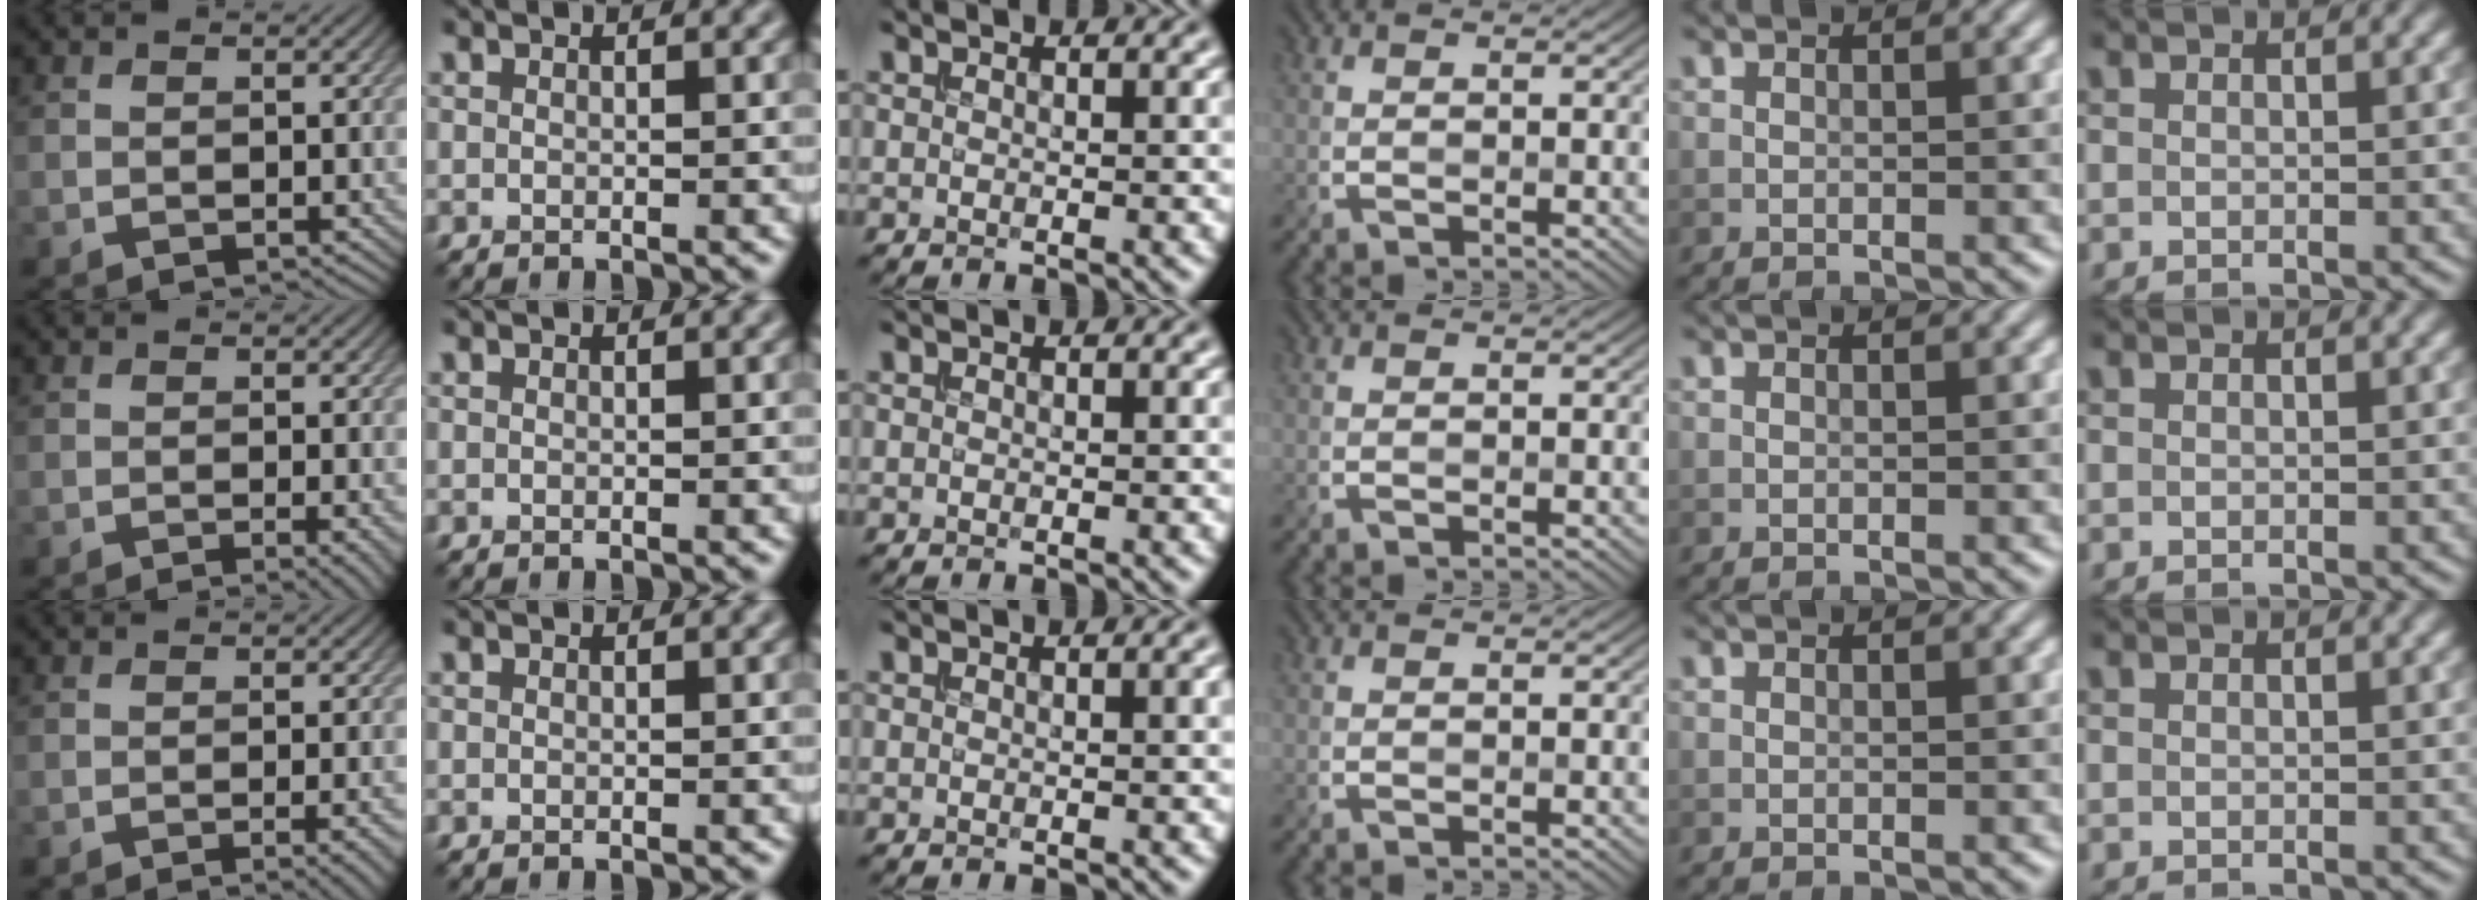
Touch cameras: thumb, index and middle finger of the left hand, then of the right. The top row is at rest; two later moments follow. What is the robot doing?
{"motion": "insert", "object": "bucket"}